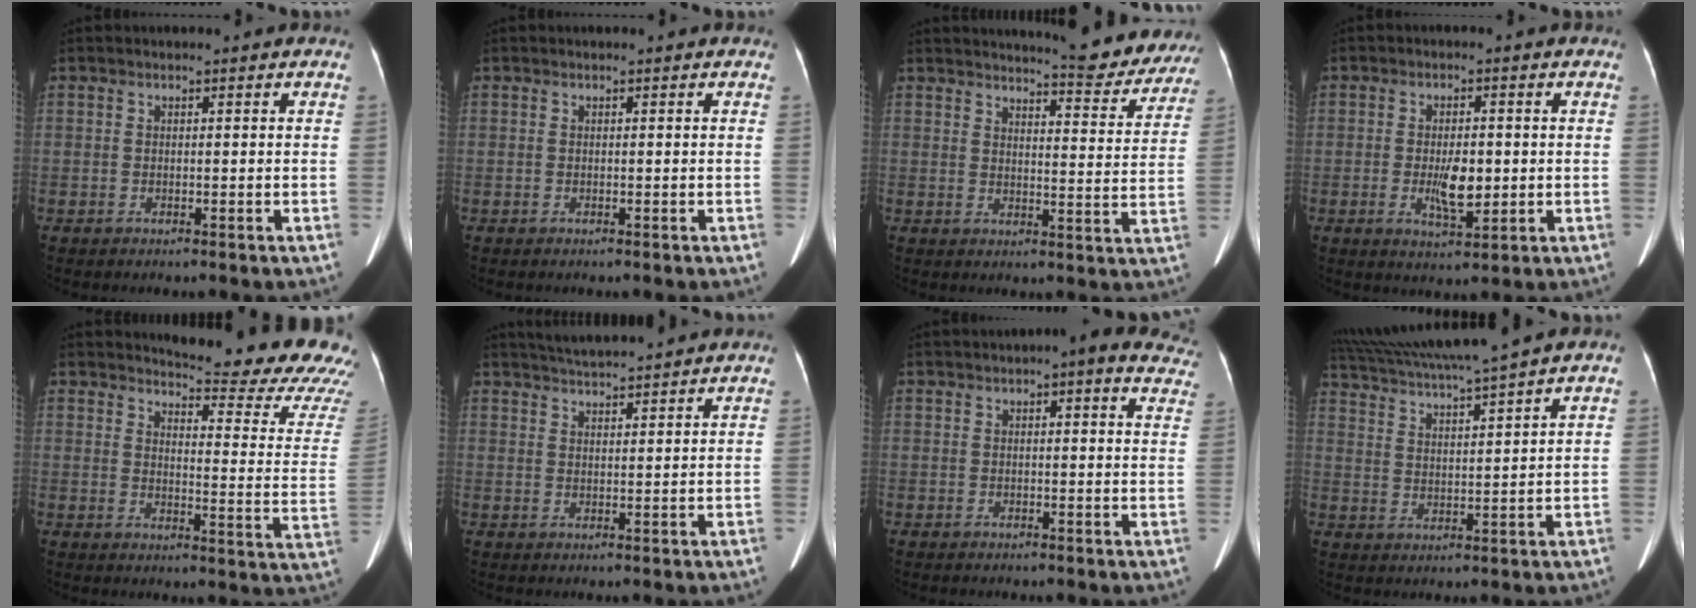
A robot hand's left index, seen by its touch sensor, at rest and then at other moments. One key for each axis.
{"total": 0.0}
{"total": 13.3, "fx": 12.6, "fy": 1.7, "fz": 3.8, "tx": -0.035, "ty": -0.042, "tz": 0.137}
{"total": 5.3, "fx": -0.6, "fy": 1.9, "fz": 4.9, "tx": -0.092, "ty": -0.008, "tz": -0.005}
{"total": 18.5, "fx": 17.7, "fy": 1.0, "fz": 5.4, "tx": -0.060, "ty": -0.122, "tz": 0.184}
{"total": 6.3, "fx": 5.9, "fy": -0.7, "fz": 1.9, "tx": -0.040, "ty": 0.020, "tz": 0.097}
{"total": 10.6, "fx": 8.1, "fy": 3.2, "fz": 5.9, "tx": -0.051, "ty": 0.012, "tz": 0.073}
{"total": 12.5, "fx": 10.8, "fy": -1.9, "fz": 6.1, "tx": -0.113, "ty": 0.012, "tz": 0.176}